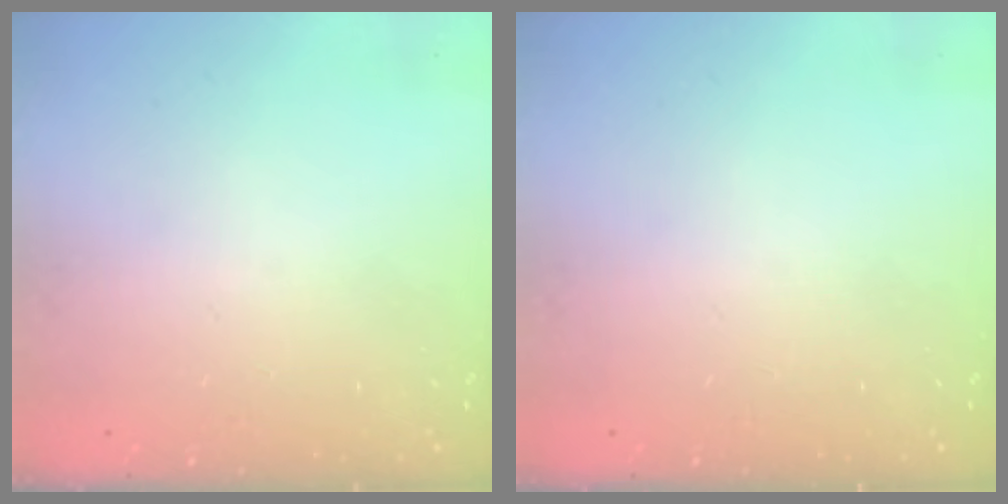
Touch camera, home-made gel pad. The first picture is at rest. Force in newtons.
{"total": 0.0}